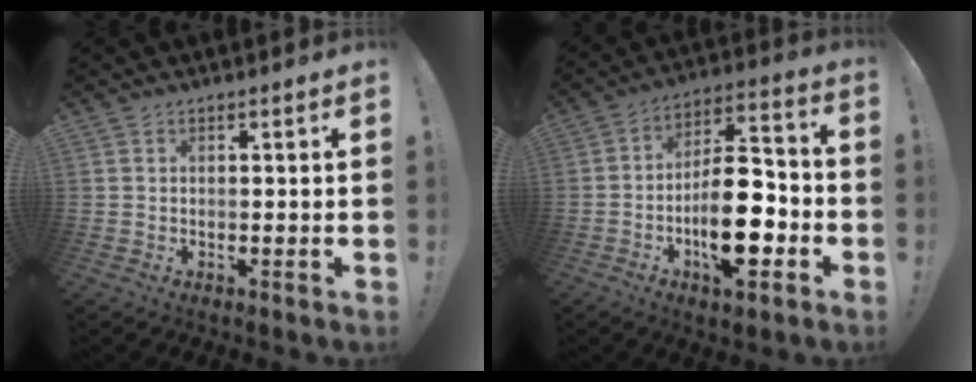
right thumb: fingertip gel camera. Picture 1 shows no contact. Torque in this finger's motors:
{"motor_torque": [0.25, 0.81, 1.38, -1.39, 0.10]}